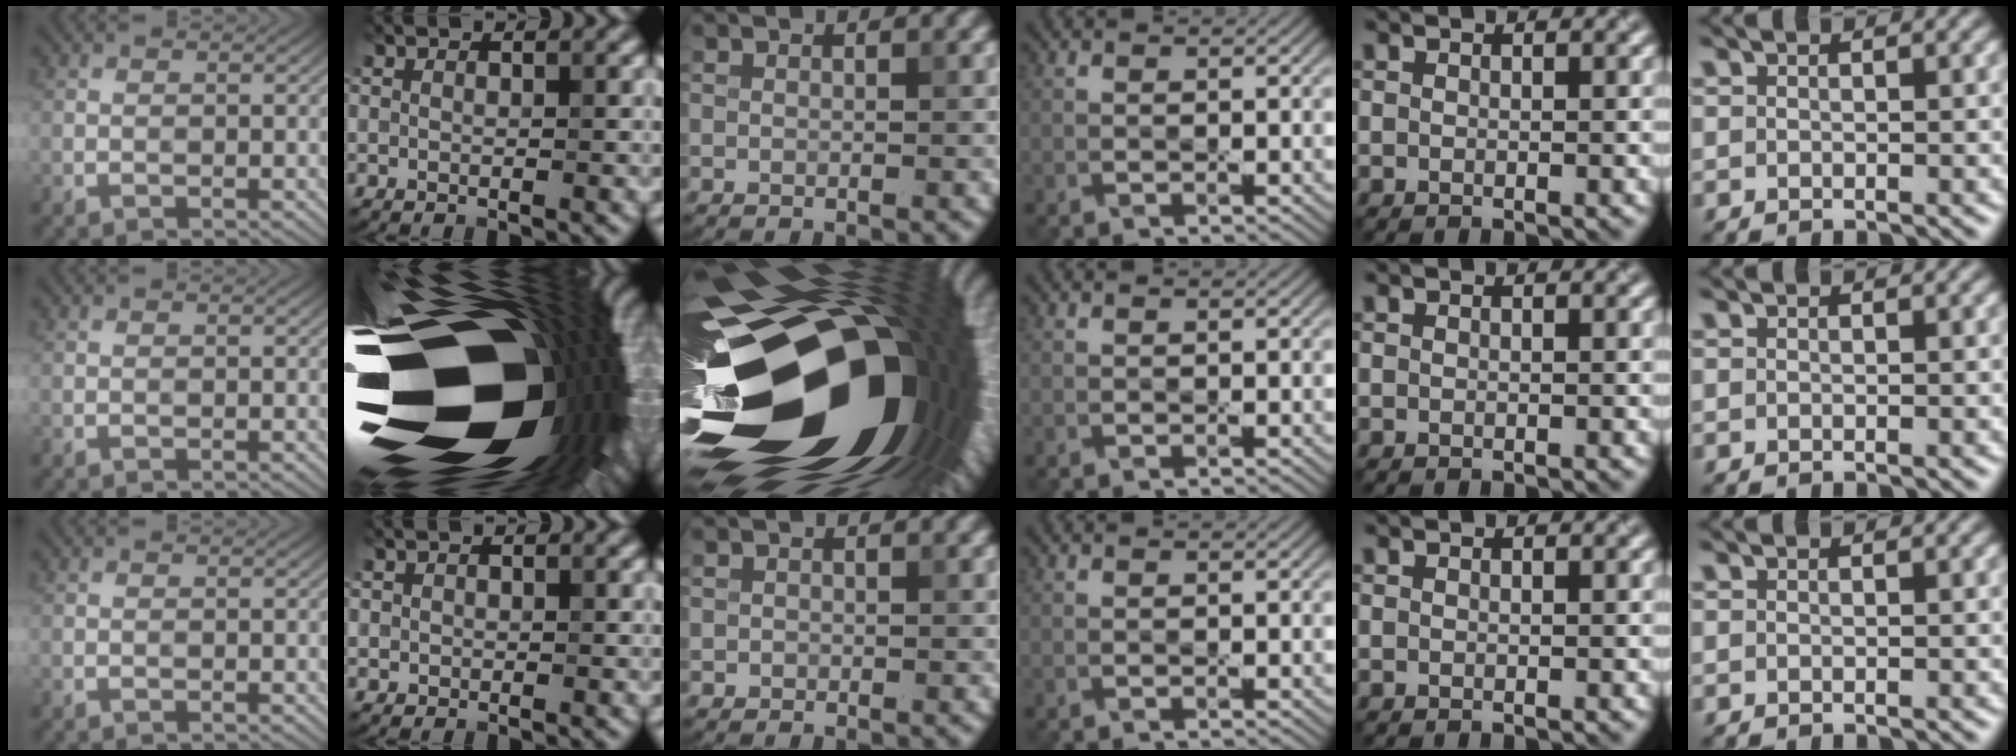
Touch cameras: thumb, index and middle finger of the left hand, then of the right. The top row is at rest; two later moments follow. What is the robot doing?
{"motion": "press", "object": "stapler"}